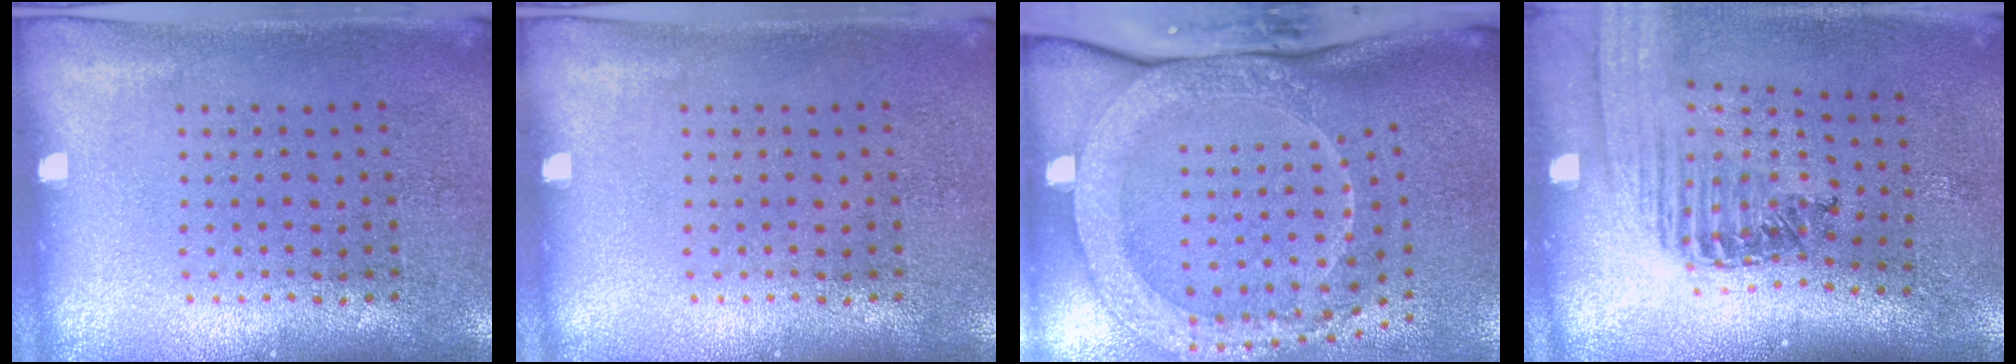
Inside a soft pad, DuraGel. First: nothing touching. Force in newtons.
{"total": 0.0}
{"total": 3.3, "press": 2.3, "slide": 2.3}
{"total": 1.3, "press": 1.3, "slide": 0.1}